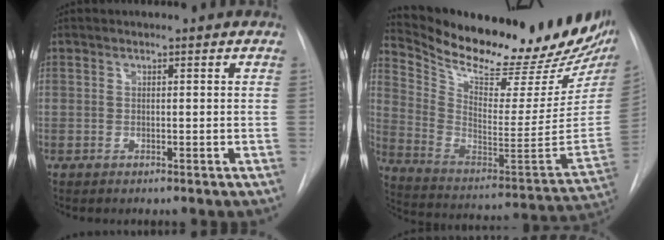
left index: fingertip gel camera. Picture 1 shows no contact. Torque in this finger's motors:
{"motor_torque": [-0.15, -0.73, 0.12, 0.02]}